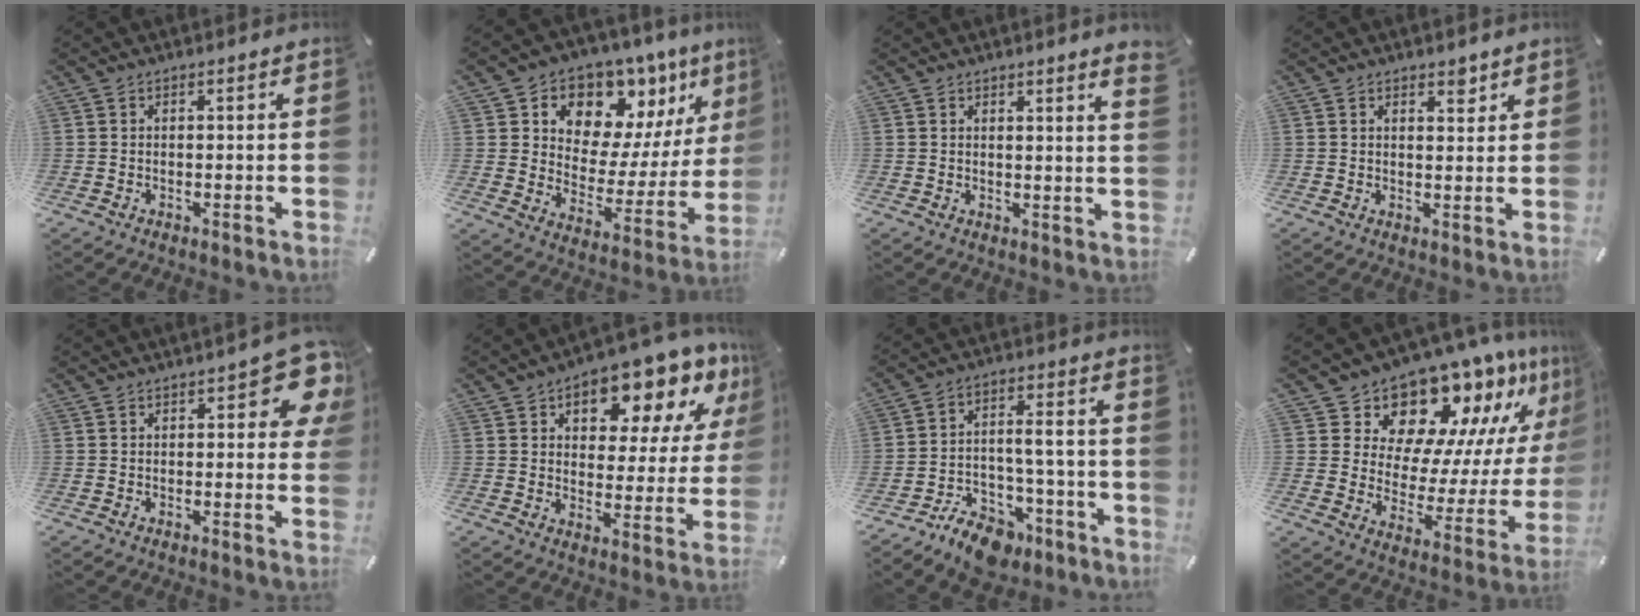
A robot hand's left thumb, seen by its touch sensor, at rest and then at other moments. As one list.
[{"total": 10.9, "force": [8.0, 7.2, 1.6], "torque": [-0.020, -0.102, 0.142]}, {"total": 2.5, "force": [1.9, -0.2, 1.6], "torque": [-0.027, -0.011, 0.033]}, {"total": 2.9, "force": [2.1, 1.5, 1.3], "torque": [-0.005, -0.013, 0.033]}, {"total": 9.2, "force": [4.2, 3.8, 7.2], "torque": [-0.087, -0.019, 0.068]}, {"total": 15.2, "force": [10.6, 7.3, 8.0], "torque": [-0.100, -0.079, 0.174]}, {"total": 11.8, "force": [-7.8, 6.3, 6.2], "torque": [-0.097, 0.058, -0.136]}, {"total": 15.8, "force": [14.8, 5.2, 2.3], "torque": [-0.021, -0.159, 0.241]}]